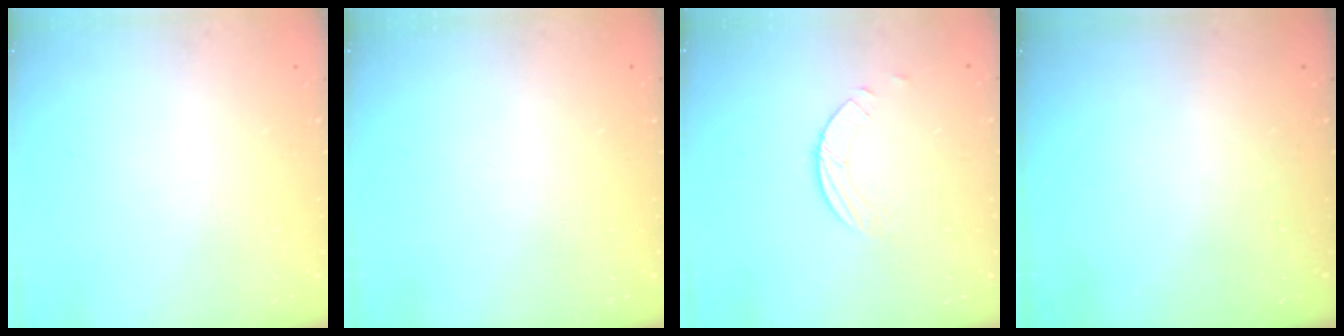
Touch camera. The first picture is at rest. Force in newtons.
{"total": 0.0}
{"total": 1.5, "press": 1.5, "slide": 0.1}
{"total": 0.0}